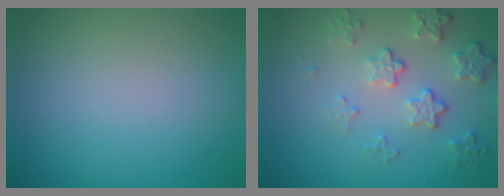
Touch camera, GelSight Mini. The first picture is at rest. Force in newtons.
{"total": 4.2, "press": 3.2, "slide": 2.7}